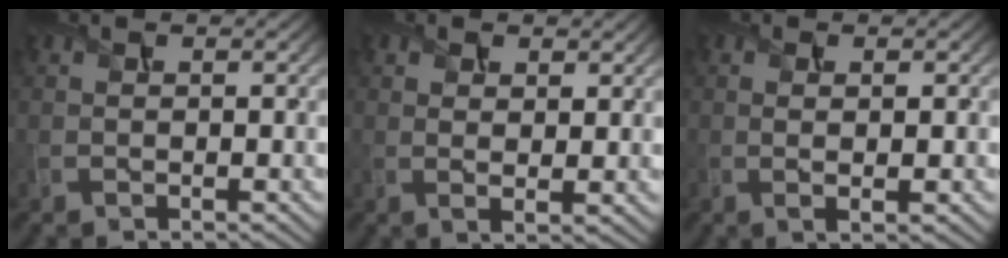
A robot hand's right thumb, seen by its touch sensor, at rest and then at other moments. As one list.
[{"total": 2.4, "force": [1.1, 1.1, 1.9], "torque": [-0.041, -0.008, 0.023]}, {"total": 2.1, "force": [0.1, 0.5, 2.1], "torque": [-0.042, -0.001, 0.003]}]